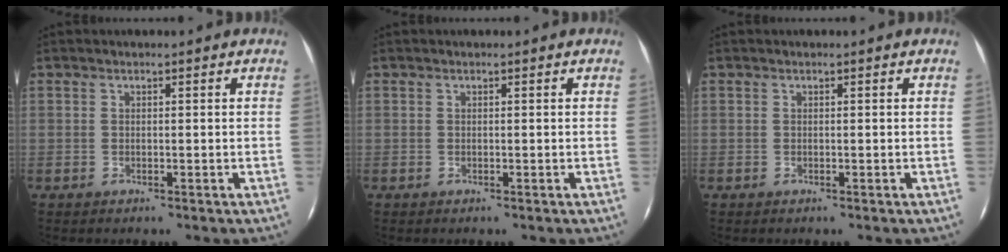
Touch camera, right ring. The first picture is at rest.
{"total": 0.0}
{"total": 0.0}